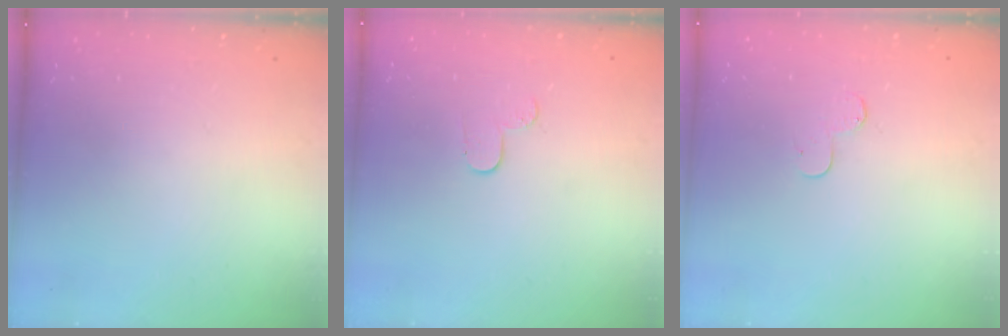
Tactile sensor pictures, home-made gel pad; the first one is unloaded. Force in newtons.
{"total": 4.3, "press": 4.2, "slide": 0.5}
{"total": 3.7, "press": 3.7, "slide": 0.3}